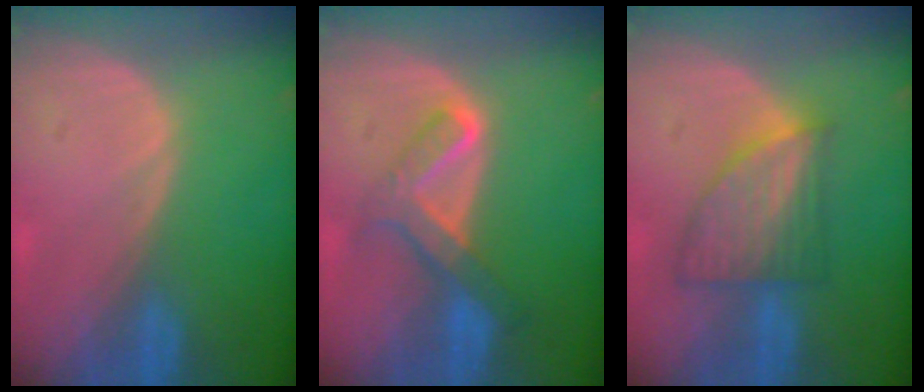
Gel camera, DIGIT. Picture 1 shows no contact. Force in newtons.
{"total": 6.1, "press": 5.8, "slide": 1.8}
{"total": 7.1, "press": 6.5, "slide": 3.0}